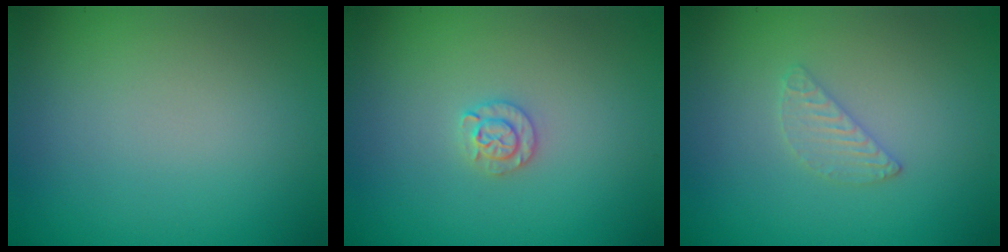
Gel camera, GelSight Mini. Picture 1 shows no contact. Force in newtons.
{"total": 1.5, "press": 1.5, "slide": 0.1}
{"total": 1.5, "press": 1.5, "slide": 0.2}